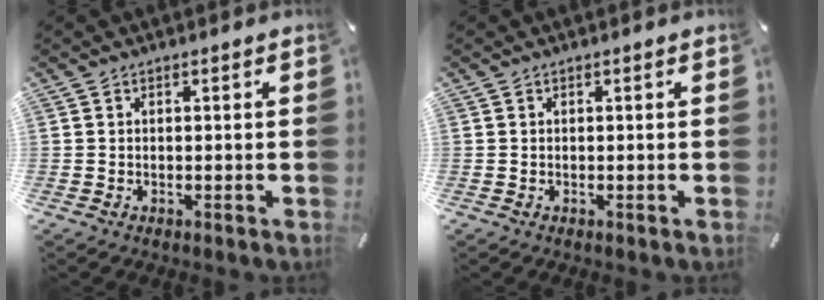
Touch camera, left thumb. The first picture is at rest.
{"total": 0.0}